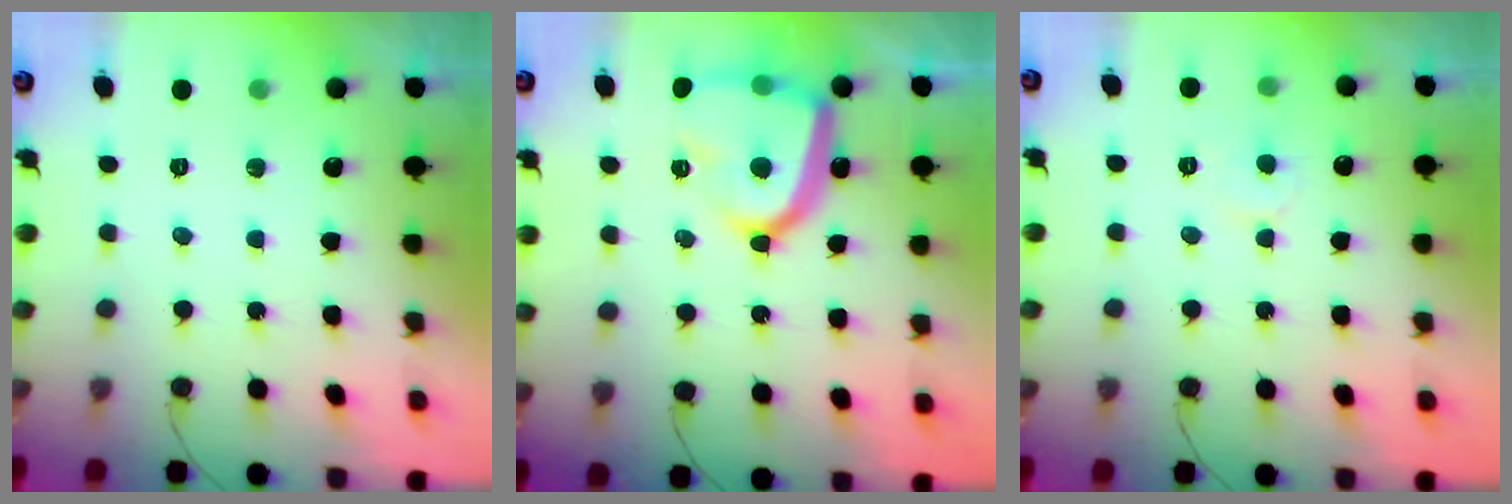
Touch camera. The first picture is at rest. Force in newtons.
{"total": 17.4, "press": 17.3, "slide": 1.7}
{"total": 4.1, "press": 4.1, "slide": 0.3}